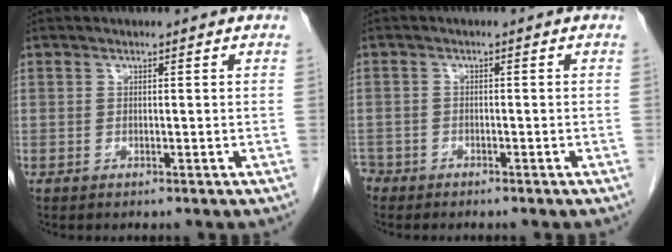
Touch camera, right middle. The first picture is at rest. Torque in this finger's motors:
{"motor_torque": [1.10, -1.04, 0.08, -0.06]}